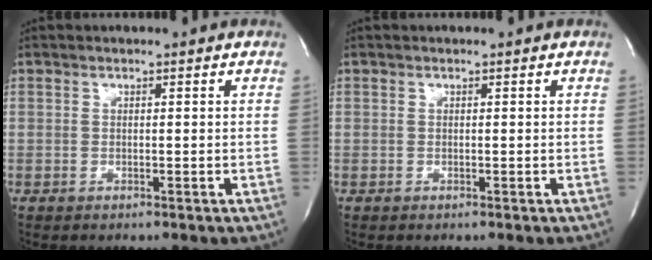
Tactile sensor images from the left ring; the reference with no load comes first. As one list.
[{"total": 0.0}]